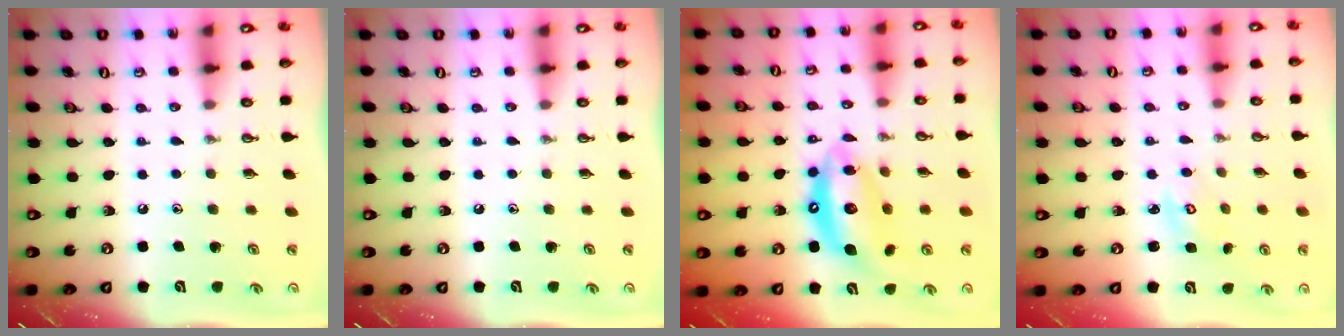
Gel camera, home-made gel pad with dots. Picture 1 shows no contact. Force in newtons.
{"total": 0.0}
{"total": 14.1, "press": 14.1, "slide": 1.0}
{"total": 3.4, "press": 3.4, "slide": 0.3}